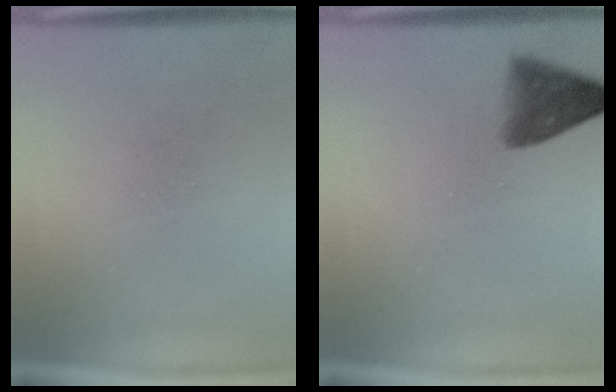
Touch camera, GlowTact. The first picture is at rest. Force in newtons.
{"total": 5.2}